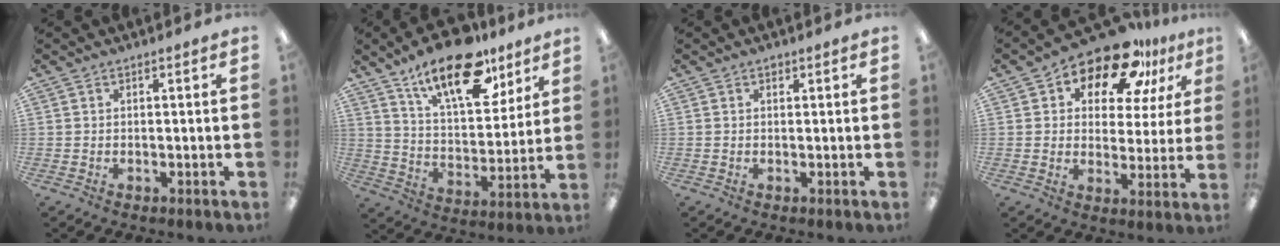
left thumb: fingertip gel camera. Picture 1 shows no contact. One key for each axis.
{"total": 18.7, "fx": 13.2, "fy": 7.7, "fz": 10.8, "tx": -0.169, "ty": -0.074, "tz": 0.224}
{"total": 0.8, "fx": 0.5, "fy": 0.5, "fz": 0.3, "tx": -0.007, "ty": 0.002, "tz": 0.009}
{"total": 14.7, "fx": 10.7, "fy": 6.9, "fz": 7.2, "tx": -0.122, "ty": -0.065, "tz": 0.187}